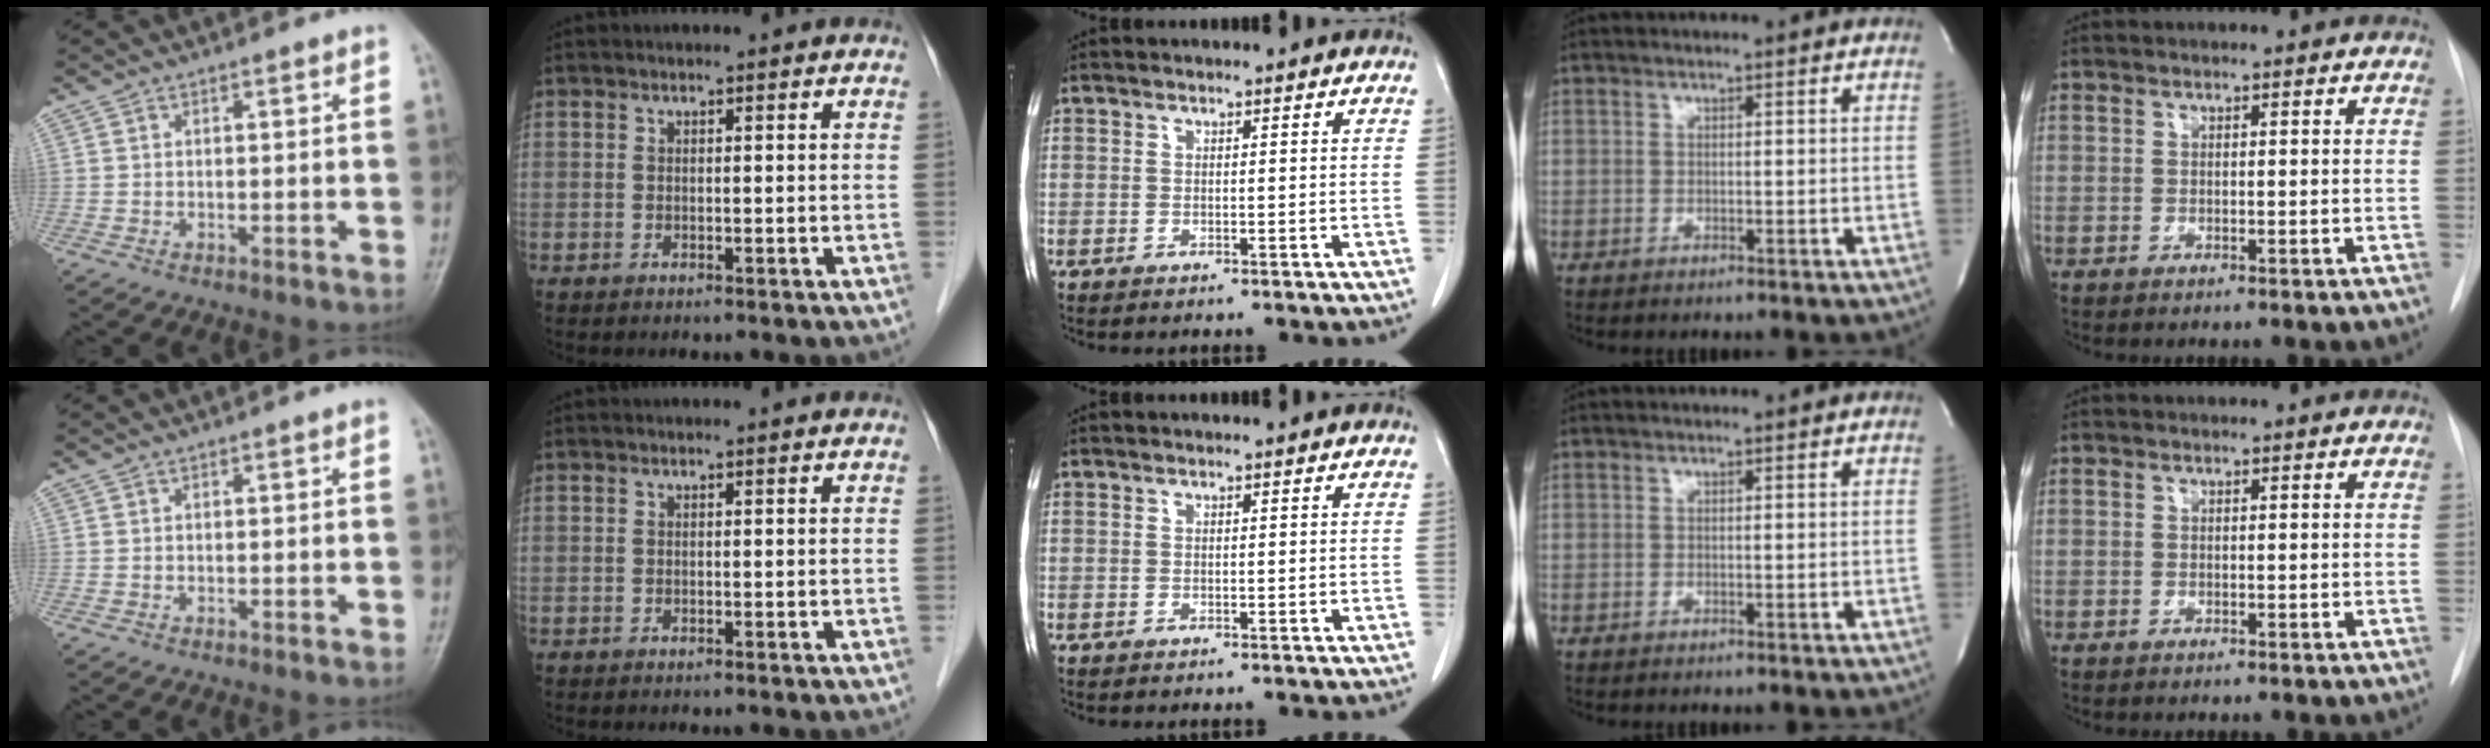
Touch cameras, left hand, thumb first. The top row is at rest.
{}